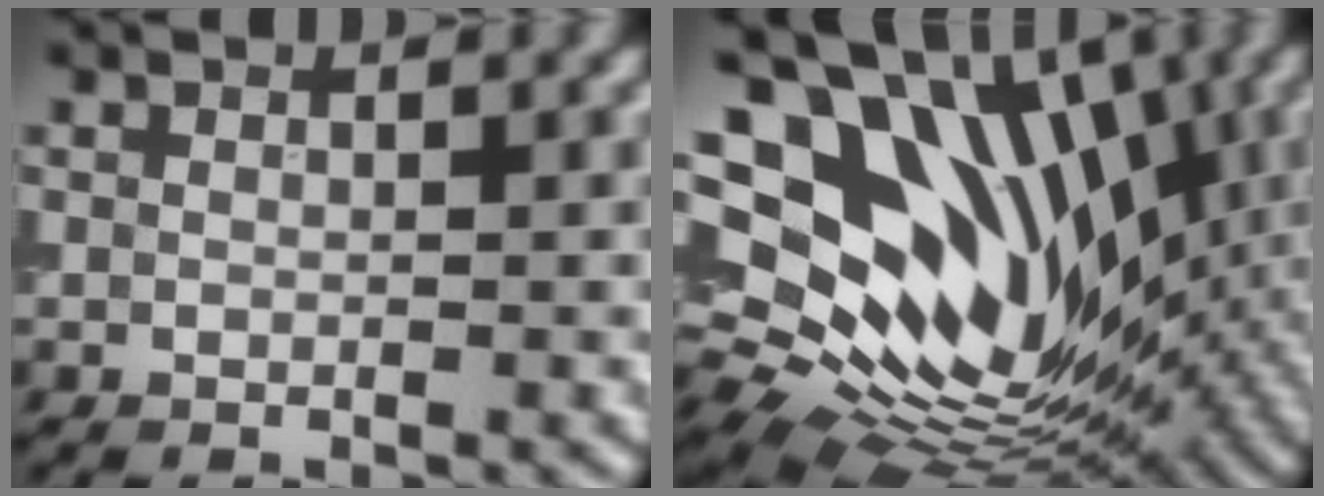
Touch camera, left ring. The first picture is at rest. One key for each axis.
{"total": 20.0, "fx": 2.9, "fy": 14.6, "fz": 13.3, "tx": -0.228, "ty": 0.008, "tz": 0.069}